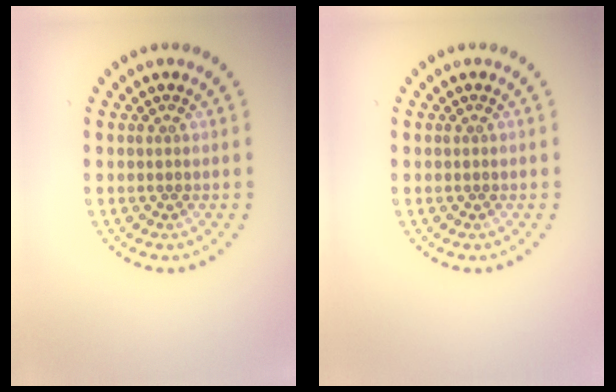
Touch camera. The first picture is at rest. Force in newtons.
{"total": 0.0}